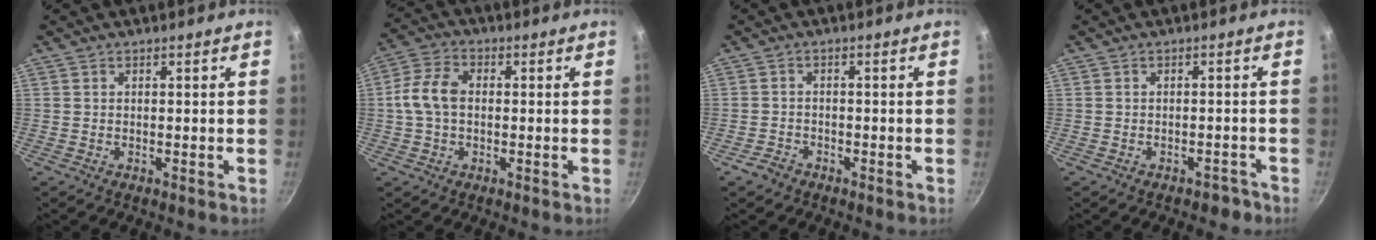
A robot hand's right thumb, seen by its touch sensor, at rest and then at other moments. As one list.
[{"total": 7.8, "force": [0.1, 5.3, 5.7], "torque": [-0.110, 0.023, -0.008]}, {"total": 2.5, "force": [-1.8, 1.5, 0.7], "torque": [-0.012, 0.021, -0.032]}, {"total": 2.2, "force": [-1.7, 1.2, 0.6], "torque": [0.013, 0.029, -0.006]}]